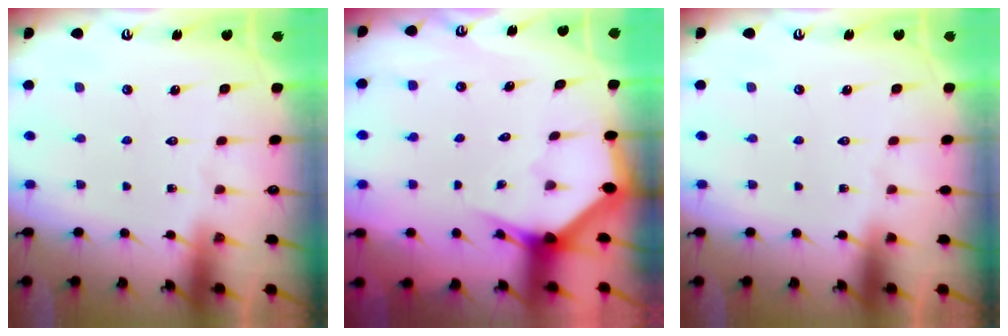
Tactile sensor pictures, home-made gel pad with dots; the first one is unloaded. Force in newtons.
{"total": 2.9, "press": 2.9, "slide": 0.1}
{"total": 0.0}